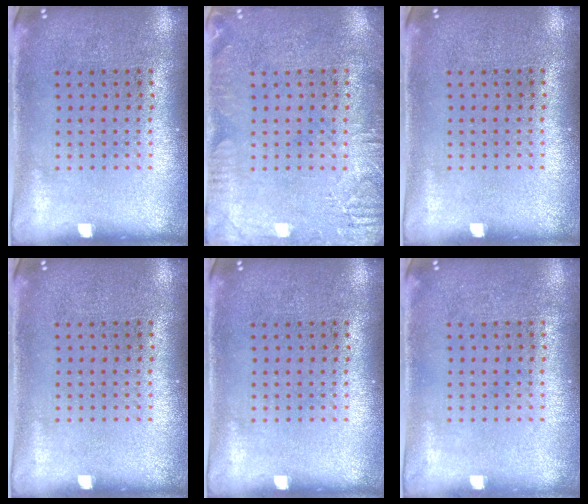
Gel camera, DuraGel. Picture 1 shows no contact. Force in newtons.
{"total": 2.6, "press": 2.5, "slide": 0.4}
{"total": 0.0}
{"total": 0.0}
{"total": 0.0}
{"total": 0.0}